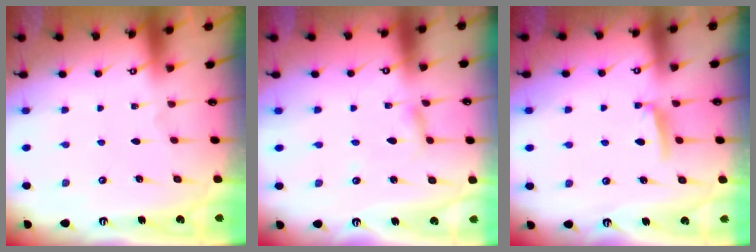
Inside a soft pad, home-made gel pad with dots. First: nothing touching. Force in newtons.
{"total": 2.7, "press": 2.6, "slide": 0.3}
{"total": 5.4, "press": 5.3, "slide": 0.9}